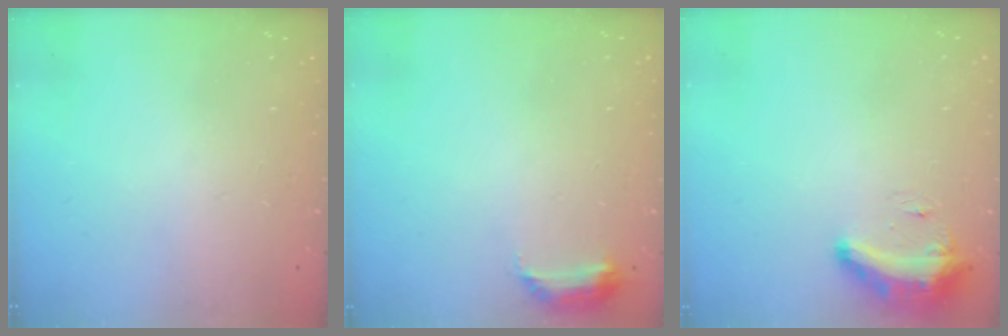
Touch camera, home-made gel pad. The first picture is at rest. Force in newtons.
{"total": 11.5, "press": 6.8, "slide": 9.2}
{"total": 8.9, "press": 8.9, "slide": 0.6}